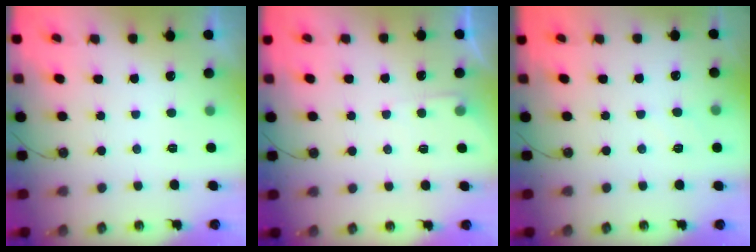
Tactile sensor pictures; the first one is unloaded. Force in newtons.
{"total": 3.3, "press": 3.2, "slide": 0.5}
{"total": 5.1, "press": 5.0, "slide": 0.7}